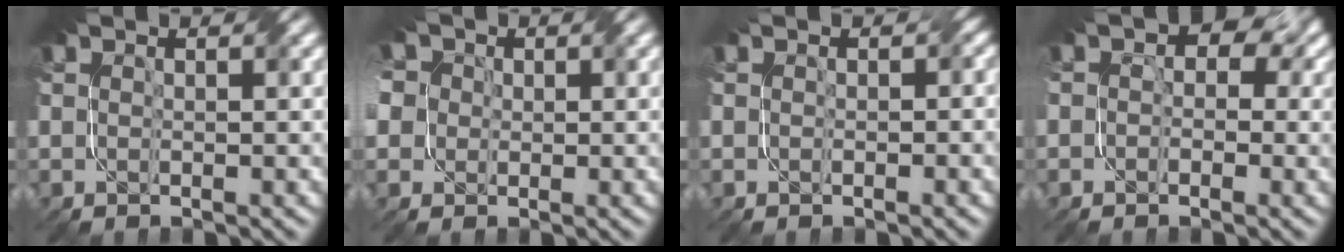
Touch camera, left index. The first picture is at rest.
{"total": 7.9, "force": [1.2, 6.9, 3.6], "torque": [-0.083, 0.033, -0.030]}
{"total": 1.6, "force": [-0.1, 1.2, 1.0], "torque": [-0.002, -0.004, -0.002]}
{"total": 4.8, "force": [0.5, 3.8, 2.9], "torque": [-0.007, 0.011, -0.009]}